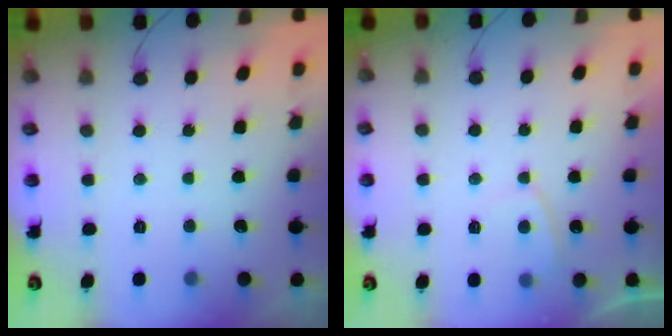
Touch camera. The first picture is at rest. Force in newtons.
{"total": 2.7, "press": 2.6, "slide": 0.8}